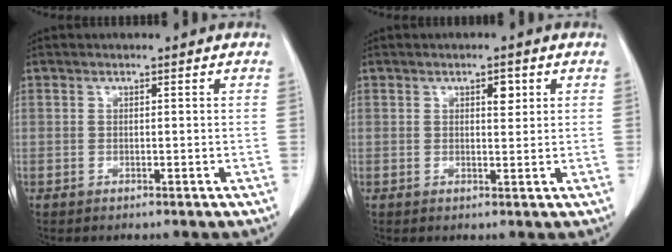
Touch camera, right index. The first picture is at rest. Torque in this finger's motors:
{"motor_torque": [0.08, -0.01, 0.01, 0.00]}